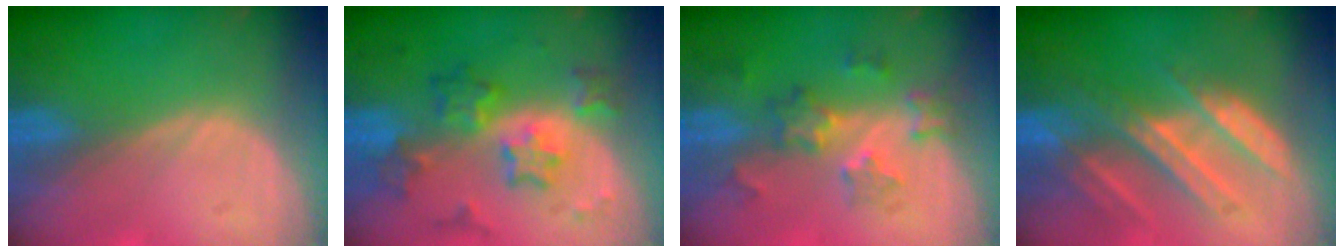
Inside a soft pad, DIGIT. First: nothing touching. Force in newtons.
{"total": 8.0, "press": 8.0, "slide": 0.5}
{"total": 6.5, "press": 5.9, "slide": 2.7}
{"total": 8.7, "press": 7.9, "slide": 3.5}